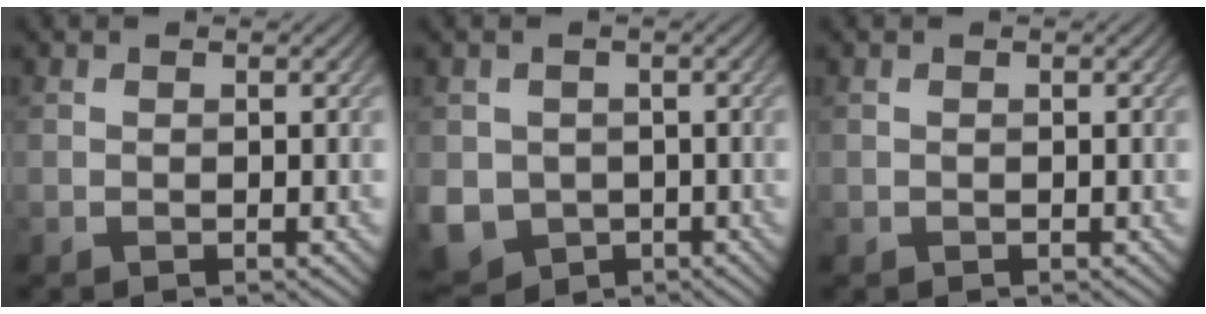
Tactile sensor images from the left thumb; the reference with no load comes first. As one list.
[{"total": 6.2, "force": [-1.2, 5.5, 2.6], "torque": [-0.081, -0.032, -0.020]}, {"total": 0.0}]